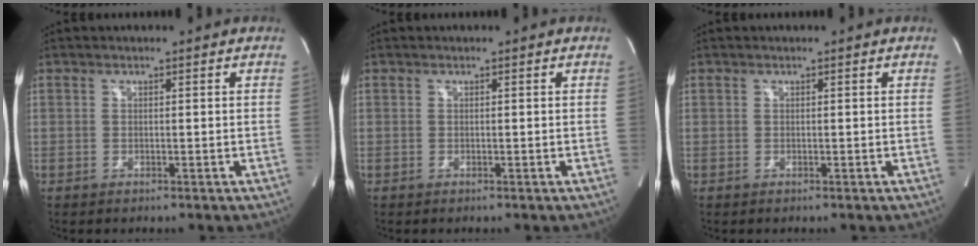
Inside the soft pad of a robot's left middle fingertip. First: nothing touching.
{"total": 0.0}
{"total": 0.0}